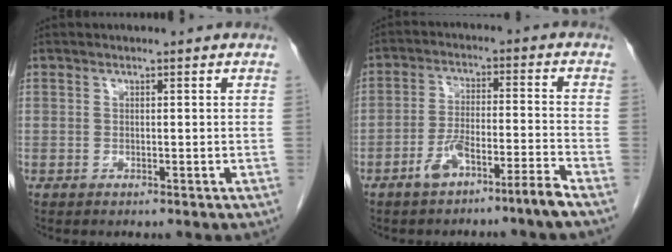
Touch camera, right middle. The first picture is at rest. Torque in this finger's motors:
{"motor_torque": [0.01, -0.40, 0.31, 0.05]}